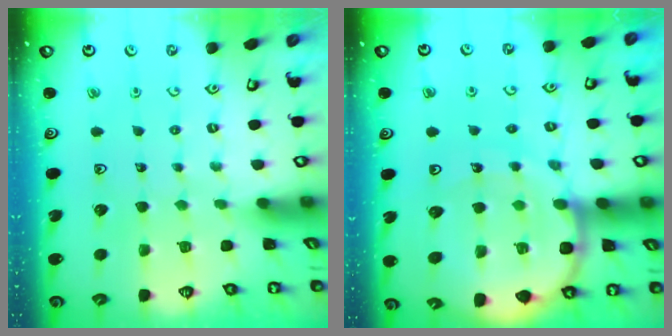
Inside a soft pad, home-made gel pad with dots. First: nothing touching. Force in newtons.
{"total": 16.2, "press": 16.1, "slide": 2.0}